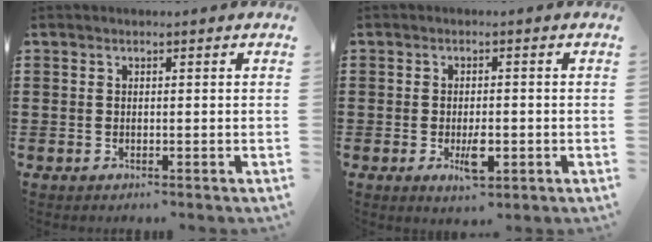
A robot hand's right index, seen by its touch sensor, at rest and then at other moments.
{"total": 4.5, "force": [-1.3, 1.7, 3.9], "torque": [-0.072, 0.001, -0.021]}